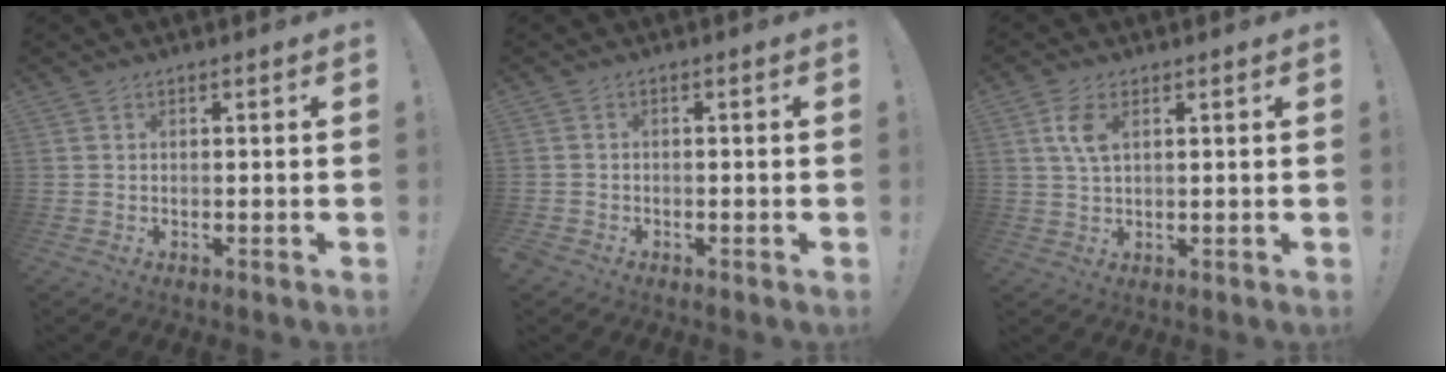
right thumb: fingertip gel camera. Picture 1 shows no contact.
{"total": 1.4, "force": [-1.1, 0.8, -0.1], "torque": [-0.002, 0.008, -0.019]}
{"total": 5.9, "force": [2.0, 3.1, 4.6], "torque": [-0.096, 0.002, 0.037]}